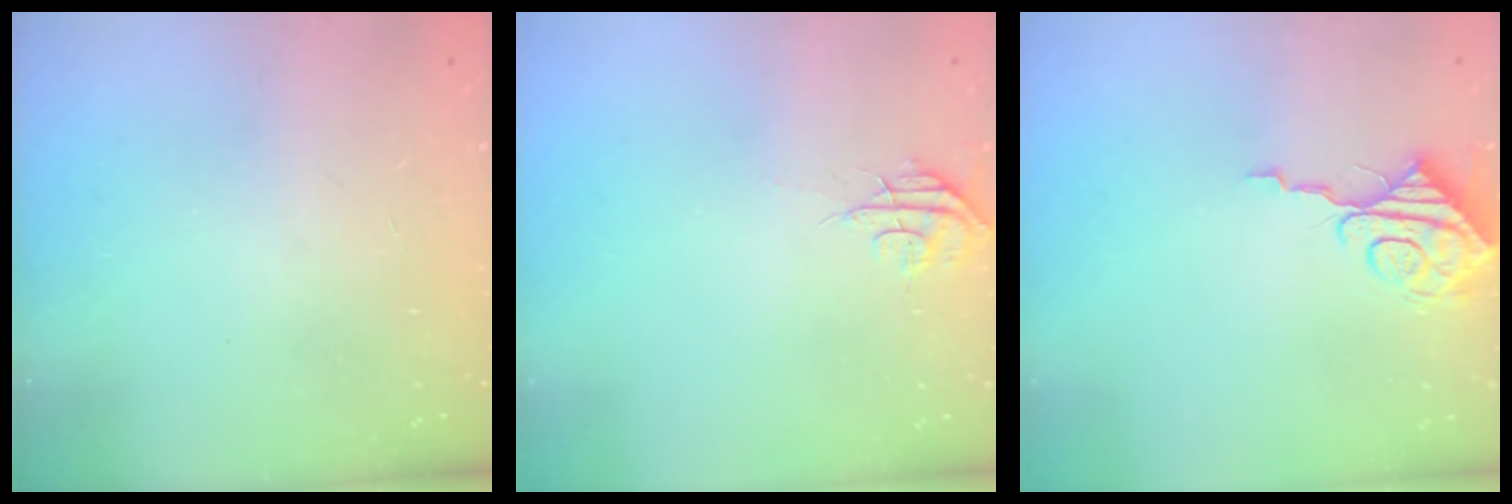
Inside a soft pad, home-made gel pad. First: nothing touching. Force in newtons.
{"total": 5.5, "press": 5.4, "slide": 0.6}
{"total": 11.6, "press": 11.5, "slide": 1.1}